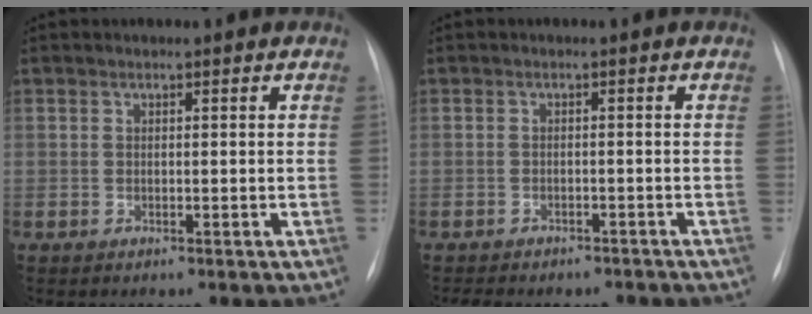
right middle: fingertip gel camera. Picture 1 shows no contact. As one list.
[{"total": 8.8, "force": [-7.7, 3.3, 2.9], "torque": [-0.047, 0.007, -0.090]}]